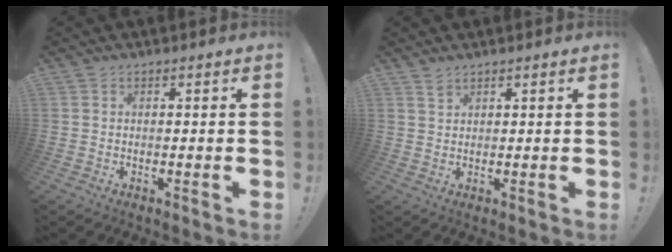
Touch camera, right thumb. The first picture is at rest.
{"total": 1.8, "force": [1.5, 0.8, 0.6], "torque": [-0.002, -0.010, 0.027]}